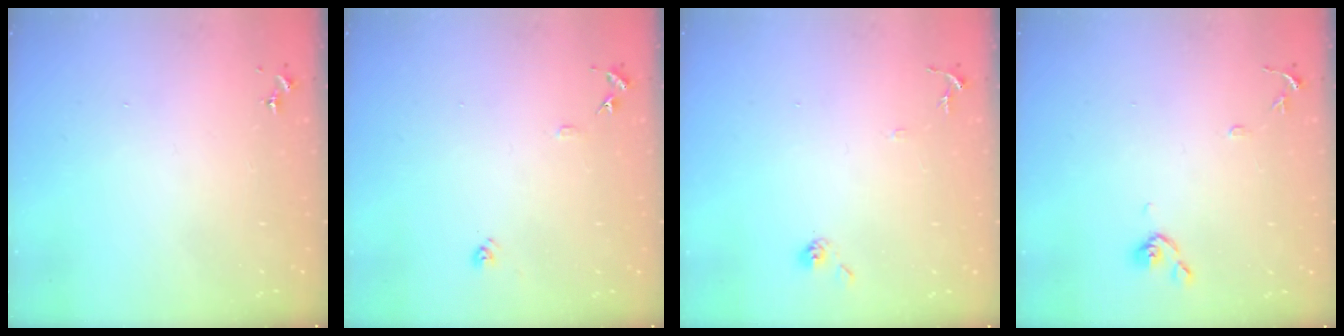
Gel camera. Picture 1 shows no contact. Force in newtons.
{"total": 8.3, "press": 8.3, "slide": 0.7}
{"total": 6.4, "press": 6.4, "slide": 0.4}
{"total": 8.6, "press": 8.6, "slide": 0.7}